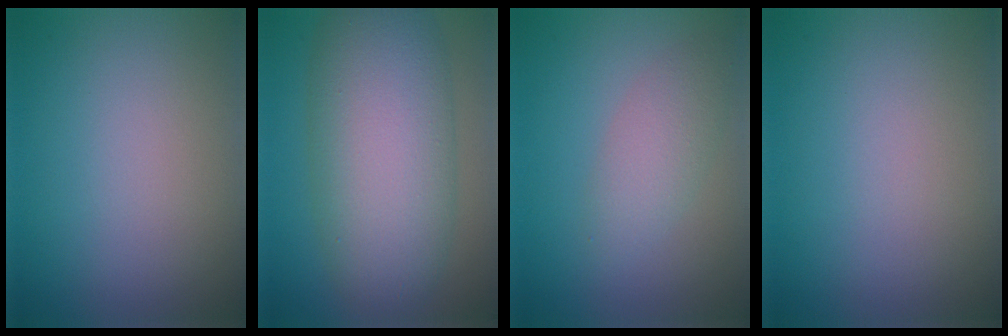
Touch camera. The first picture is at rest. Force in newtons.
{"total": 10.9, "press": 10.9, "slide": 0.1}
{"total": 2.8, "press": 2.8, "slide": 0.1}
{"total": 0.0}